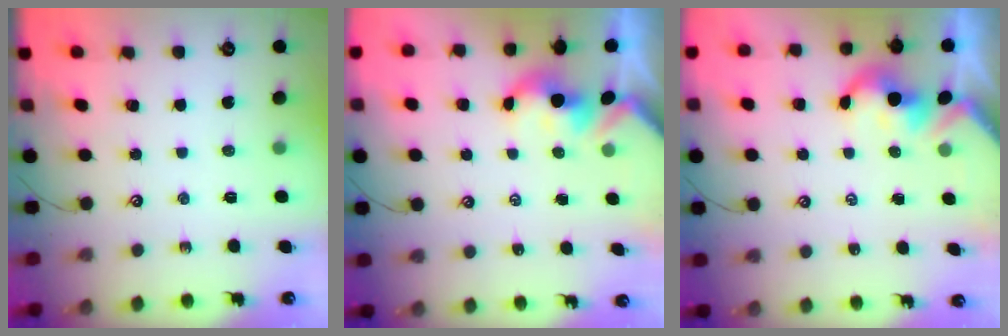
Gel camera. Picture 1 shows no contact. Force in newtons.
{"total": 1.8, "press": 1.8, "slide": 0.2}
{"total": 2.7, "press": 2.7, "slide": 0.1}